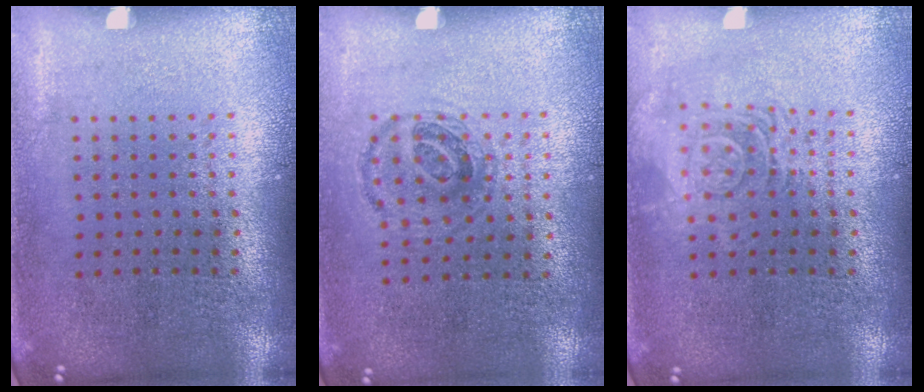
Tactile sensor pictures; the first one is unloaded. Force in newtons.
{"total": 1.0, "press": 0.8, "slide": 0.5}
{"total": 2.8, "press": 2.8, "slide": 0.4}